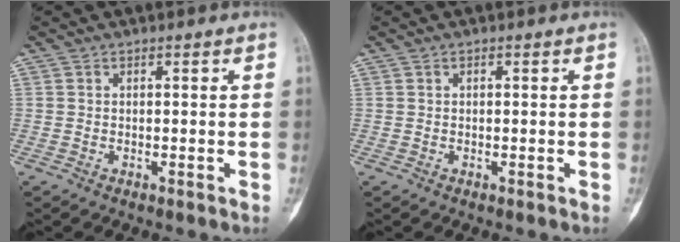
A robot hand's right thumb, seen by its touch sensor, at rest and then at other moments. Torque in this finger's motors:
{"motor_torque": [-0.27, -0.22, 0.14, -0.10, -0.09]}